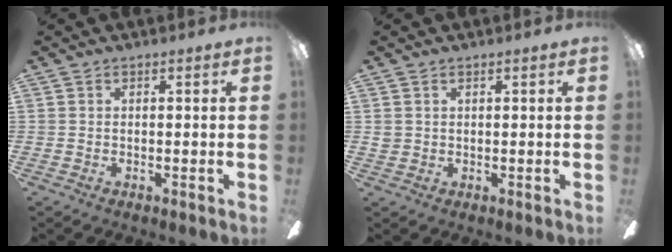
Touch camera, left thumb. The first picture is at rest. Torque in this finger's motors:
{"motor_torque": [0.11, 0.11, 0.49, -0.29, -0.02]}